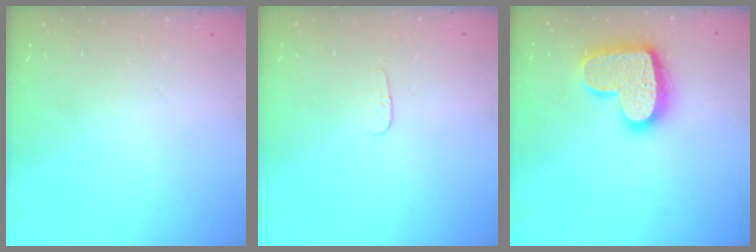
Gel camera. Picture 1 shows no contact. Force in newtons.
{"total": 2.8, "press": 2.8, "slide": 0.3}
{"total": 17.4, "press": 17.4, "slide": 0.9}